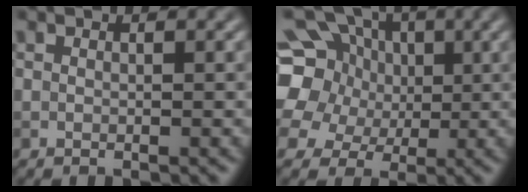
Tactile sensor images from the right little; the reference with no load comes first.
{"total": 10.4, "force": [1.5, 9.0, 4.9], "torque": [-0.129, 0.016, 0.020]}